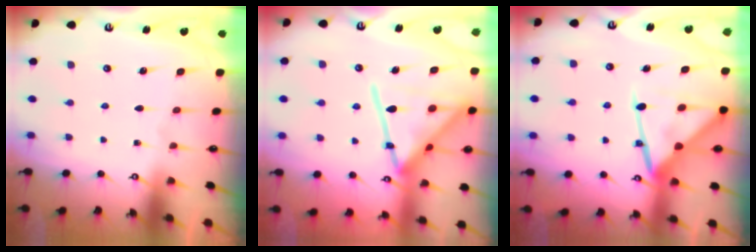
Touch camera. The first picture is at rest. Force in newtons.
{"total": 20.5, "press": 20.4, "slide": 1.8}
{"total": 13.3, "press": 13.2, "slide": 1.3}